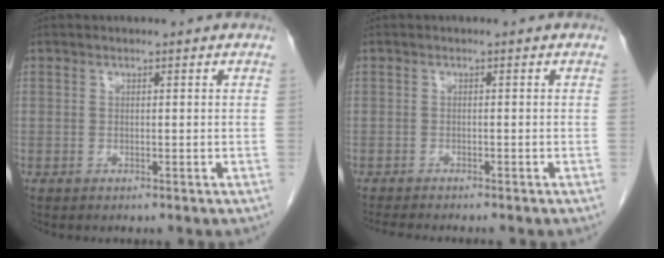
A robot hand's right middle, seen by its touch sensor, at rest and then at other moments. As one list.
[{"total": 4.7, "force": [-4.1, 0.6, 2.2], "torque": [-0.031, -0.011, -0.061]}]